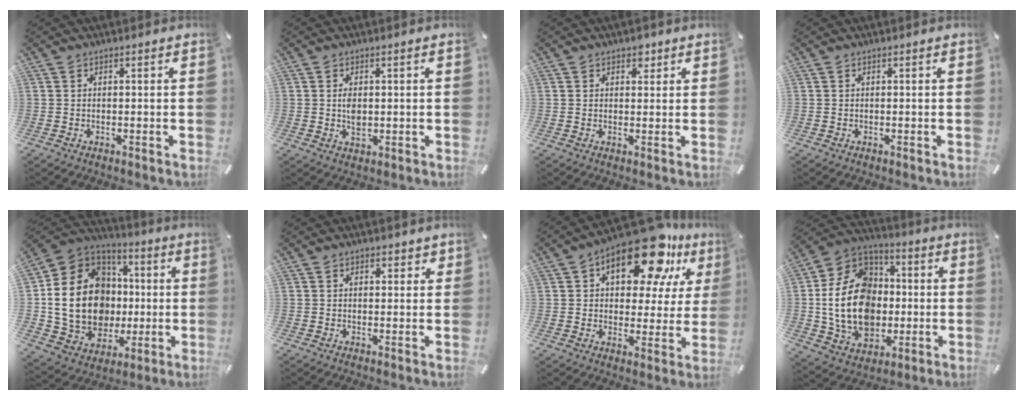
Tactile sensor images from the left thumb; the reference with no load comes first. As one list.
[{"total": 3.3, "force": [0.2, 2.1, 2.6], "torque": [-0.046, 0.001, 0.001]}, {"total": 2.6, "force": [1.3, 2.0, 1.0], "torque": [0.001, -0.004, 0.017]}, {"total": 0.0}, {"total": 20.6, "force": [0.4, 17.0, 11.5], "torque": [-0.251, -0.010, 0.023]}, {"total": 1.7, "force": [0.7, 1.4, 0.7], "torque": [0.000, -0.001, 0.006]}, {"total": 19.4, "force": [11.2, 9.2, 12.9], "torque": [-0.188, -0.060, 0.185]}, {"total": 21.0, "force": [-2.2, 16.4, 12.9], "torque": [-0.281, 0.017, -0.033]}]